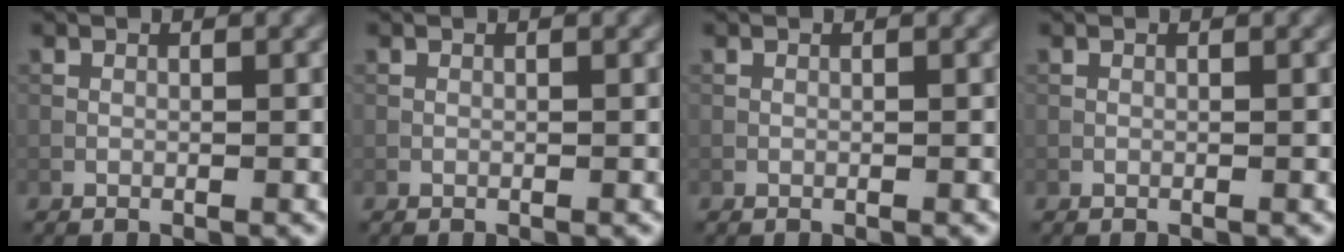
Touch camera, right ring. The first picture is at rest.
{"total": 0.0}
{"total": 0.0}
{"total": 0.0}